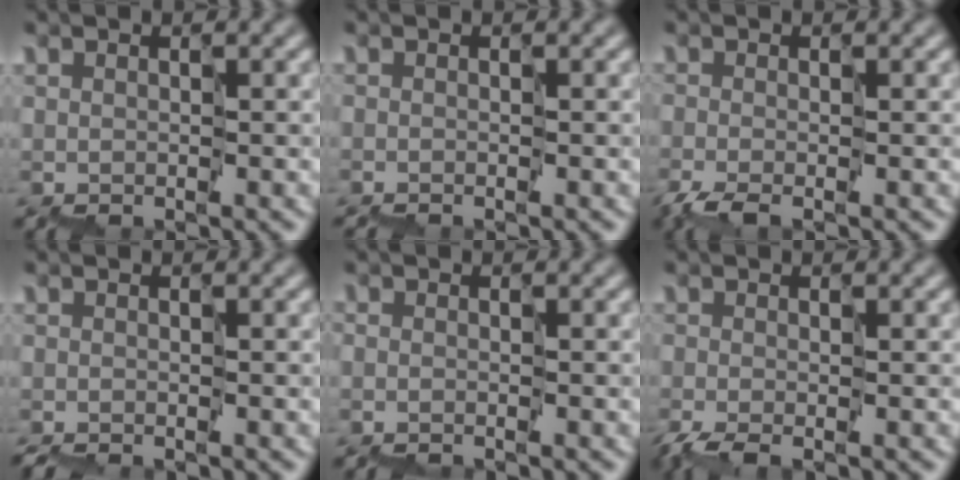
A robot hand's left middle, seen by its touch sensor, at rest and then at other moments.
{"total": 0.7, "force": [-0.7, -0.2, 0.0], "torque": [0.003, -0.003, -0.018]}
{"total": 1.5, "force": [-1.2, -0.1, 0.8], "torque": [-0.017, -0.008, -0.026]}
{"total": 1.7, "force": [-1.6, 0.3, 0.6], "torque": [-0.010, -0.005, -0.034]}
{"total": 1.3, "force": [-1.2, 0.4, 0.1], "torque": [0.010, -0.002, -0.029]}
{"total": 1.7, "force": [-1.4, 0.1, 1.0], "torque": [-0.020, -0.008, -0.030]}